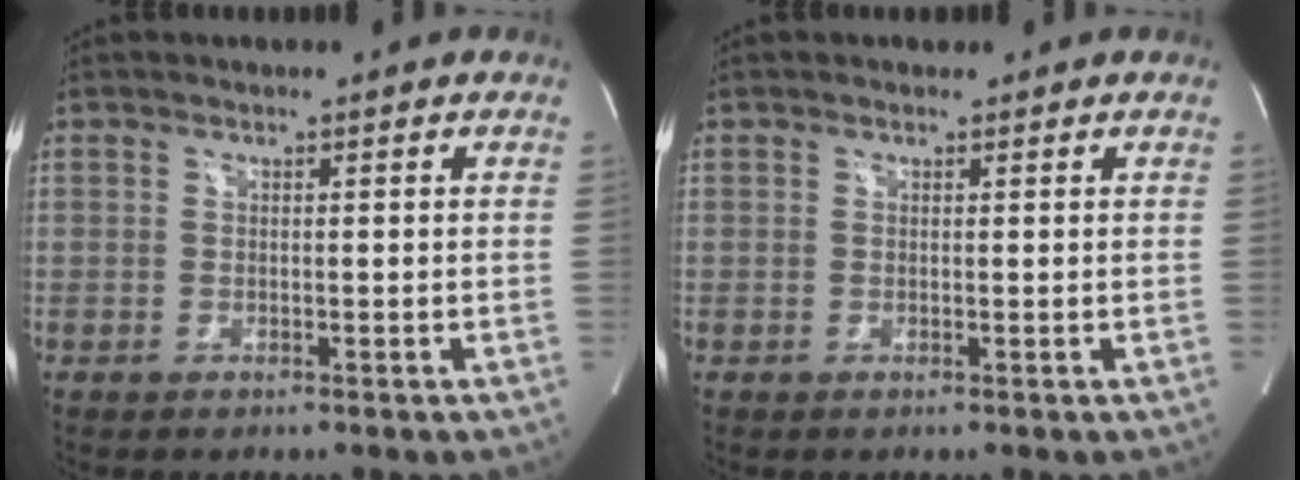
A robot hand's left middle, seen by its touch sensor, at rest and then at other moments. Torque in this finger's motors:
{"motor_torque": [0.13, -0.06, -0.02, 0.00]}